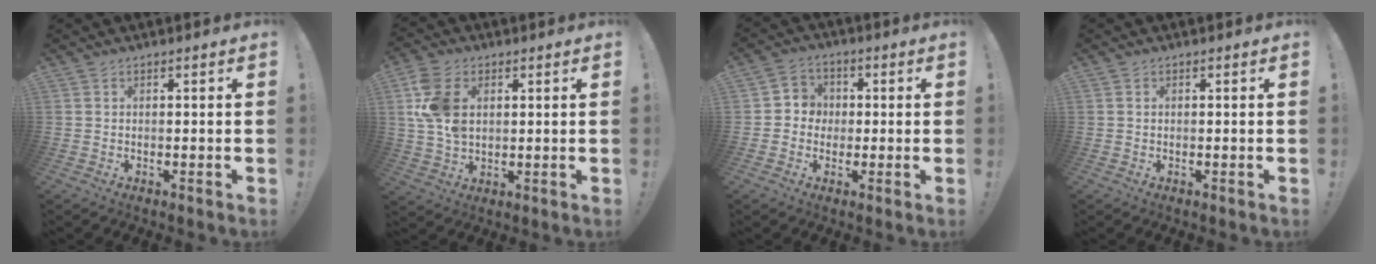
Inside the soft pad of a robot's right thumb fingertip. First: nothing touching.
{"total": 12.4, "force": [3.0, 8.5, 8.4], "torque": [-0.173, 0.000, 0.056]}
{"total": 5.6, "force": [-0.8, 5.5, 1.2], "torque": [-0.013, 0.014, -0.013]}
{"total": 0.0}